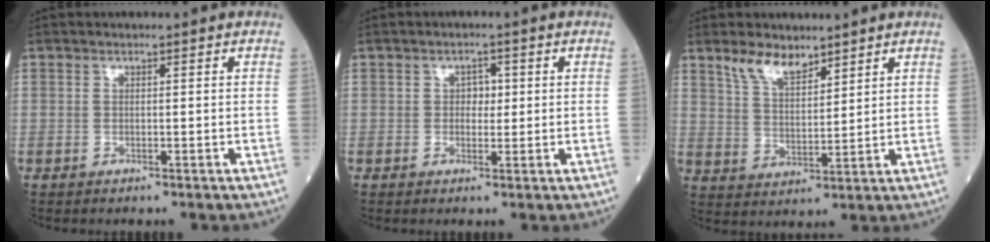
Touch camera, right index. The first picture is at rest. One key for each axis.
{"total": 2.1, "fx": 0.4, "fy": 1.4, "fz": 1.5, "tx": -0.017, "ty": 0.003, "tz": 0.006}
{"total": 6.0, "fx": 4.7, "fy": 2.1, "fz": 3.1, "tx": -0.065, "ty": 0.003, "tz": 0.097}